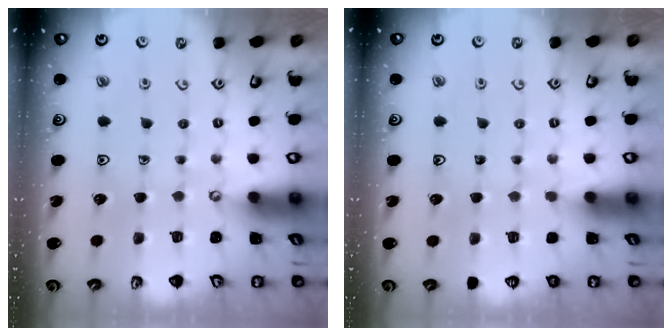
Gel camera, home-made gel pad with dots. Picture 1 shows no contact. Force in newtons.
{"total": 0.0}